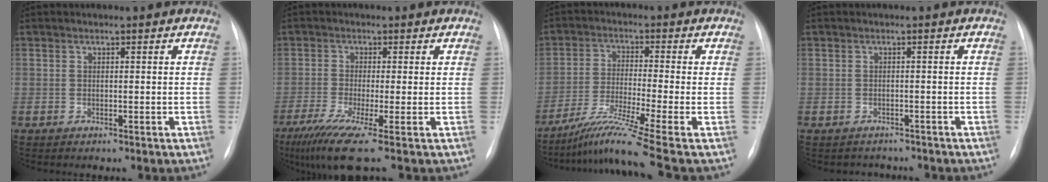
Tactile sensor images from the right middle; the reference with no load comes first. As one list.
[{"total": 8.4, "force": [-5.2, -0.3, 6.6], "torque": [-0.115, -0.027, -0.091]}, {"total": 10.4, "force": [-7.5, -2.5, 6.8], "torque": [-0.133, -0.029, -0.133]}, {"total": 2.7, "force": [-2.3, 1.3, -0.4], "torque": [0.001, 0.008, -0.033]}]